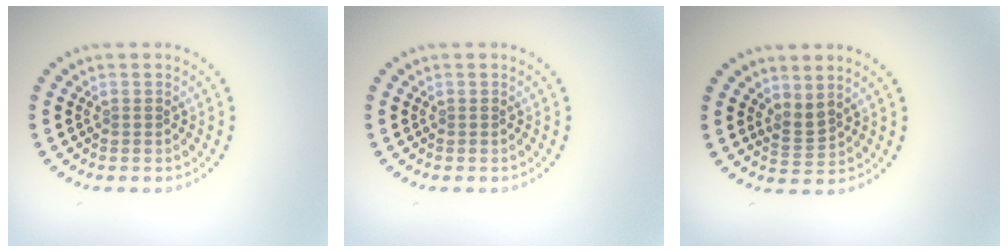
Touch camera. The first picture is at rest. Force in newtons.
{"total": 0.0}
{"total": 1.8, "press": 1.3, "slide": 1.2}